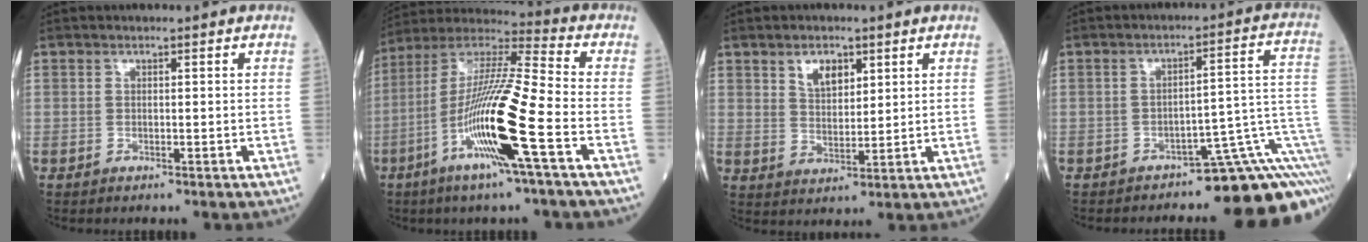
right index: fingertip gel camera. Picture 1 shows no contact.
{"total": 19.2, "force": [-6.6, 0.7, 18.0], "torque": [-0.378, -0.022, -0.132]}
{"total": 5.4, "force": [2.7, 3.0, 3.5], "torque": [-0.071, 0.006, 0.055]}
{"total": 13.0, "force": [-7.8, 3.2, 10.0], "torque": [-0.071, 0.074, -0.094]}